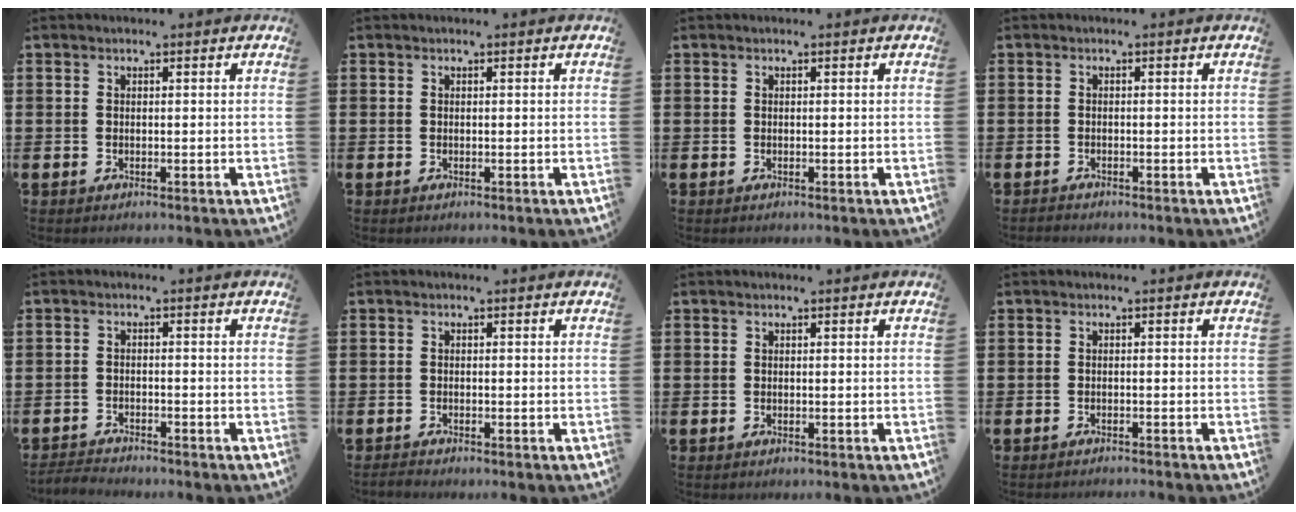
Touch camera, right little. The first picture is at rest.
{"total": 0.0}
{"total": 0.0}
{"total": 0.6, "force": [-0.5, 0.1, -0.1], "torque": [0.000, -0.001, -0.012]}
{"total": 1.9, "force": [-1.9, 0.0, 0.0], "torque": [-0.003, 0.003, -0.041]}
{"total": 0.6, "force": [-0.6, 0.0, 0.2], "torque": [-0.005, -0.002, -0.013]}
{"total": 0.0}
{"total": 0.7, "force": [-0.7, -0.2, 0.0], "torque": [0.002, 0.000, -0.015]}